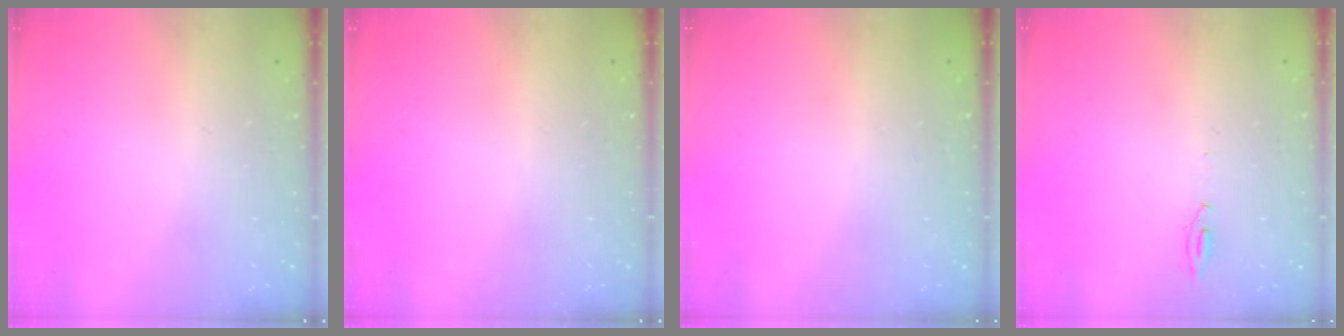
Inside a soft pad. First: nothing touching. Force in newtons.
{"total": 0.0}
{"total": 0.0}
{"total": 3.3, "press": 3.1, "slide": 1.2}